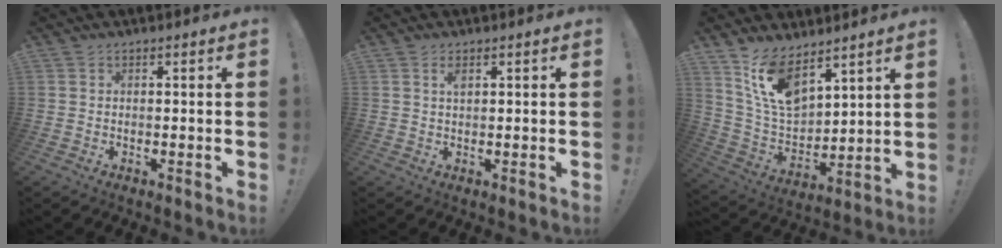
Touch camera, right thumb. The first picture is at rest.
{"total": 2.1, "force": [1.0, 0.7, 1.7], "torque": [-0.029, -0.001, 0.015]}
{"total": 13.8, "force": [9.7, 6.9, 6.9], "torque": [-0.144, -0.057, 0.188]}